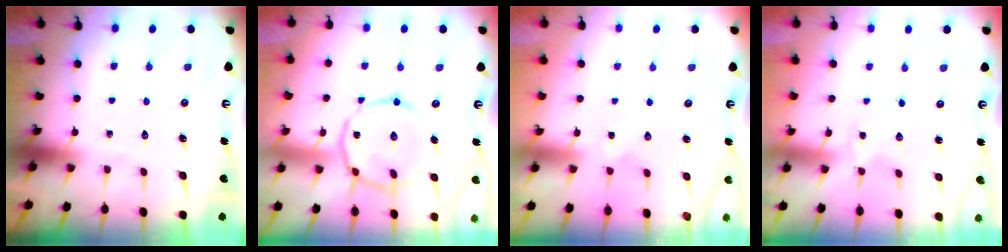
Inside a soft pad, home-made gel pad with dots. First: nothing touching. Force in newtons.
{"total": 13.4, "press": 13.4, "slide": 0.9}
{"total": 0.0}
{"total": 0.0}